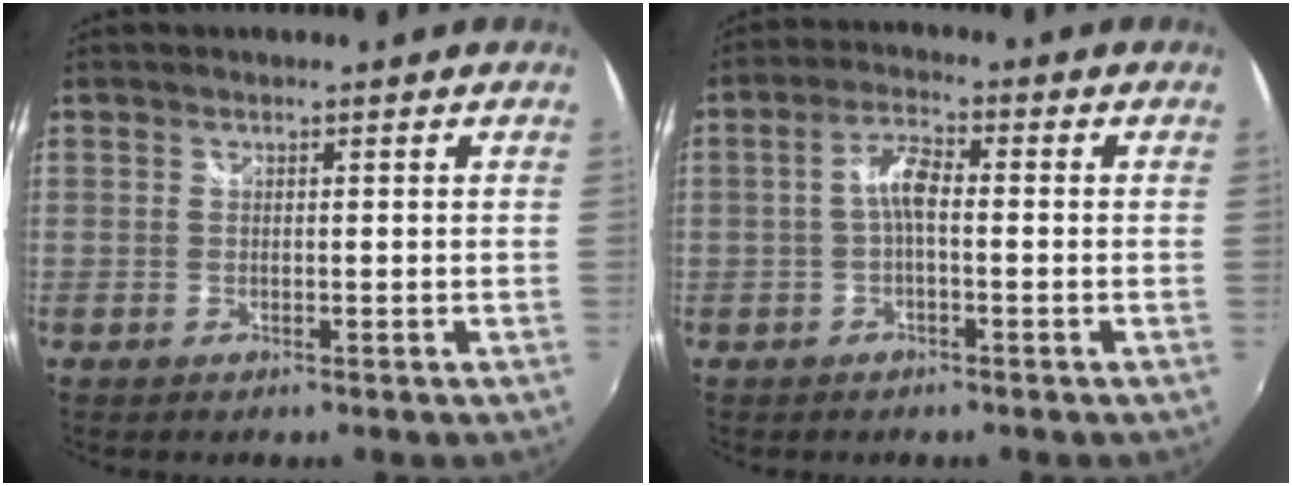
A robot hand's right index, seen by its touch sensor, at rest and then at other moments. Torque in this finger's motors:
{"motor_torque": [0.58, -0.13, 0.33, 0.08]}